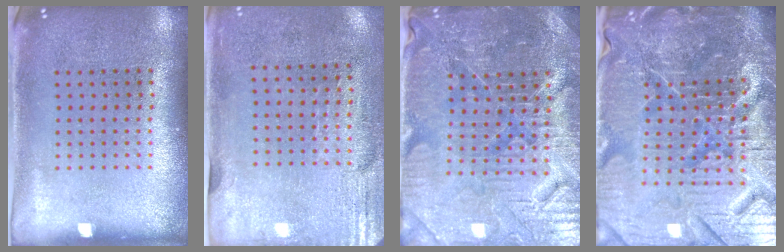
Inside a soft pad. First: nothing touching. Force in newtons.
{"total": 2.9, "press": 2.4, "slide": 1.6}
{"total": 4.9, "press": 4.6, "slide": 1.5}
{"total": 7.2, "press": 6.4, "slide": 3.4}